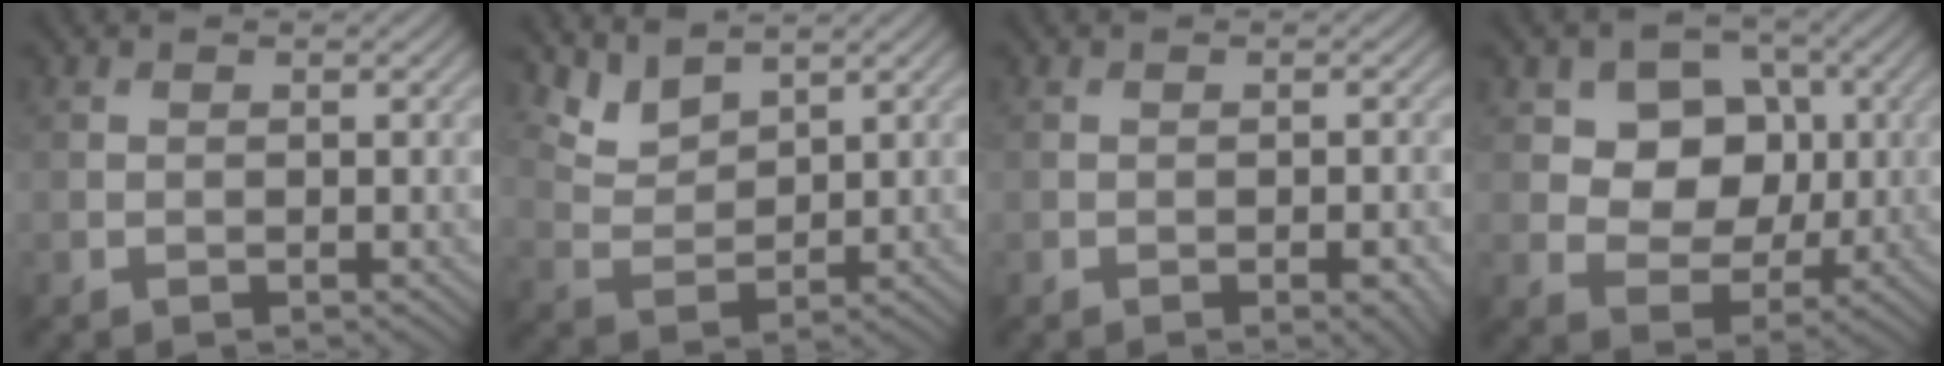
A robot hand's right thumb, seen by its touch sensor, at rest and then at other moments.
{"total": 4.3, "force": [3.7, 1.4, 1.7], "torque": [-0.054, -0.006, 0.082]}
{"total": 2.8, "force": [-1.3, 0.8, 2.3], "torque": [-0.031, 0.002, -0.013]}
{"total": 7.8, "force": [1.8, 6.3, 4.3], "torque": [-0.094, -0.006, 0.023]}